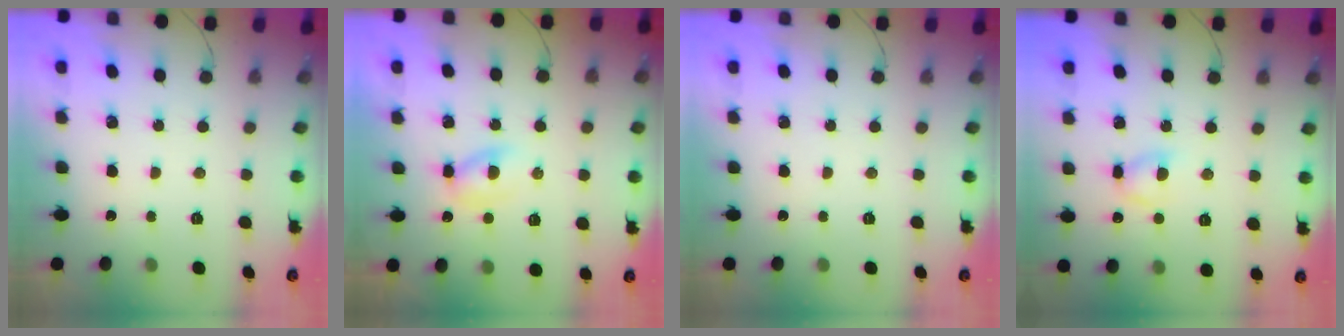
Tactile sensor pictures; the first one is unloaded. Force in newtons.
{"total": 2.3, "press": 2.2, "slide": 0.8}
{"total": 0.0}
{"total": 3.9, "press": 3.9, "slide": 0.6}